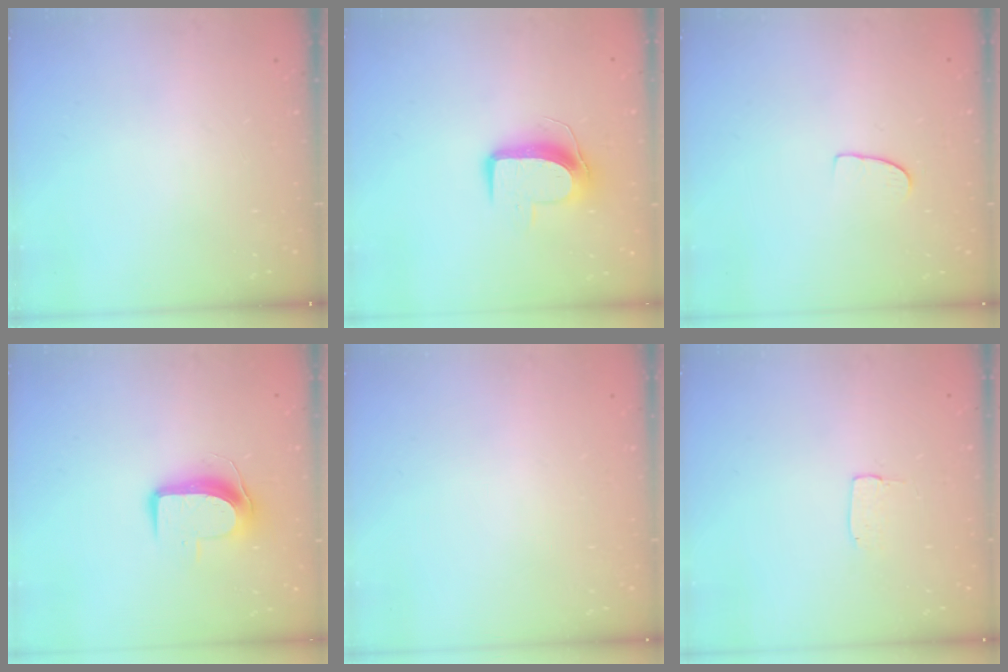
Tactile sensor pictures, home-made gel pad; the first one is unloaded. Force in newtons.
{"total": 9.2, "press": 9.2, "slide": 0.2}
{"total": 5.4, "press": 5.4, "slide": 0.3}
{"total": 8.8, "press": 8.8, "slide": 0.5}
{"total": 0.0}
{"total": 2.9, "press": 2.9, "slide": 0.2}